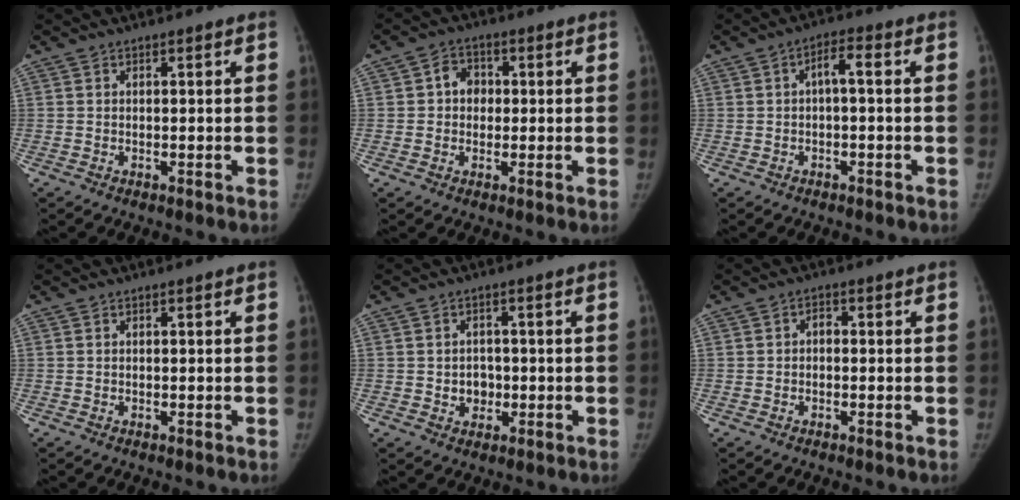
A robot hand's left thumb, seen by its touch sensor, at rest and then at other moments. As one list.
[{"total": 5.0, "force": [0.3, 4.3, 2.5], "torque": [-0.012, 0.010, -0.002]}, {"total": 3.4, "force": [-0.2, 1.4, 3.1], "torque": [-0.047, 0.020, -0.009]}, {"total": 0.0}, {"total": 4.0, "force": [-0.7, 3.5, 1.8], "torque": [-0.003, 0.007, -0.008]}, {"total": 1.8, "force": [-0.3, 1.4, 1.0], "torque": [-0.006, 0.009, -0.011]}]